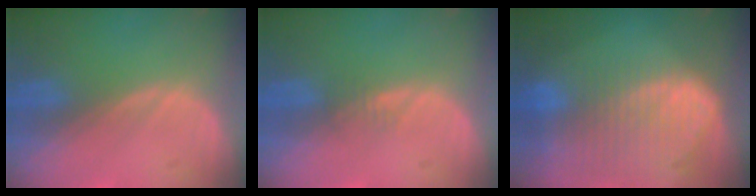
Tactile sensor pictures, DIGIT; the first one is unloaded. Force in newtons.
{"total": 1.3, "press": 1.2, "slide": 0.2}
{"total": 10.6, "press": 9.1, "slide": 5.3}